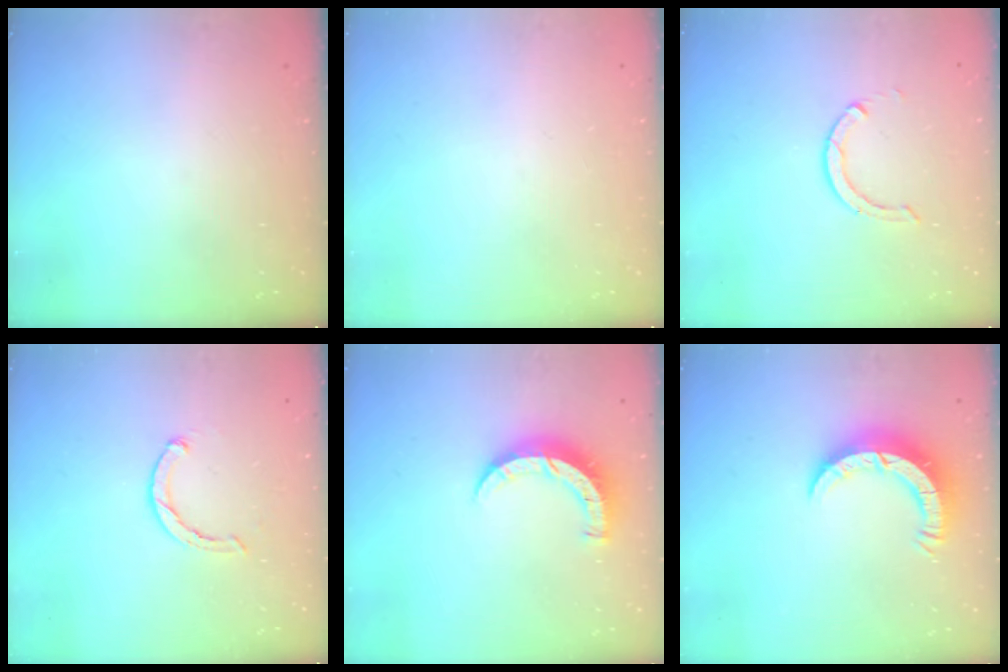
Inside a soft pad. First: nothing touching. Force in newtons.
{"total": 0.0}
{"total": 2.9, "press": 2.9, "slide": 0.4}
{"total": 1.5, "press": 1.5, "slide": 0.3}
{"total": 7.7, "press": 7.7, "slide": 0.5}
{"total": 8.0, "press": 7.9, "slide": 0.7}